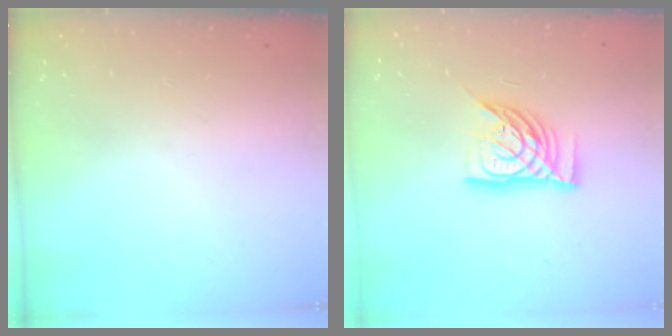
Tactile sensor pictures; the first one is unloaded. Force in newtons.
{"total": 11.6, "press": 11.5, "slide": 1.5}